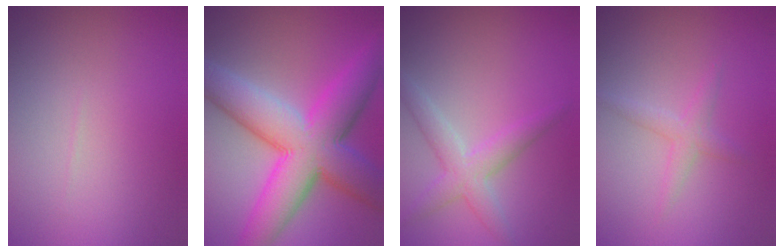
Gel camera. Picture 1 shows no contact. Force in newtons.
{"total": 11.4, "press": 11.4, "slide": 0.1}
{"total": 3.1, "press": 3.1, "slide": 0.0}
{"total": 1.6, "press": 1.6, "slide": 0.1}